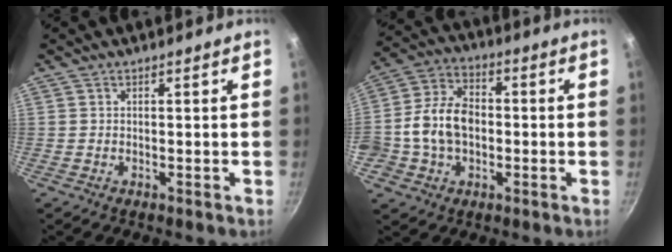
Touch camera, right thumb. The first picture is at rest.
{"total": 12.1, "force": [-1.2, 9.0, 8.0], "torque": [-0.128, 0.023, -0.033]}